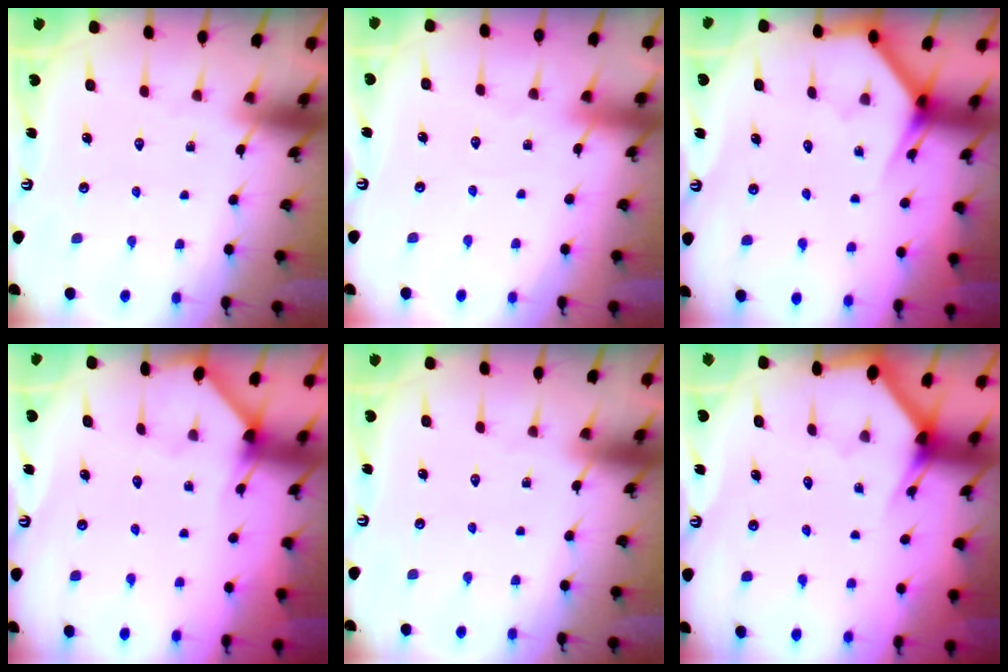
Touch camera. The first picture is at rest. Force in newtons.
{"total": 2.1, "press": 2.1, "slide": 0.2}
{"total": 3.7, "press": 3.6, "slide": 0.2}
{"total": 2.6, "press": 2.6, "slide": 0.2}
{"total": 0.0}
{"total": 3.8, "press": 3.8, "slide": 0.2}